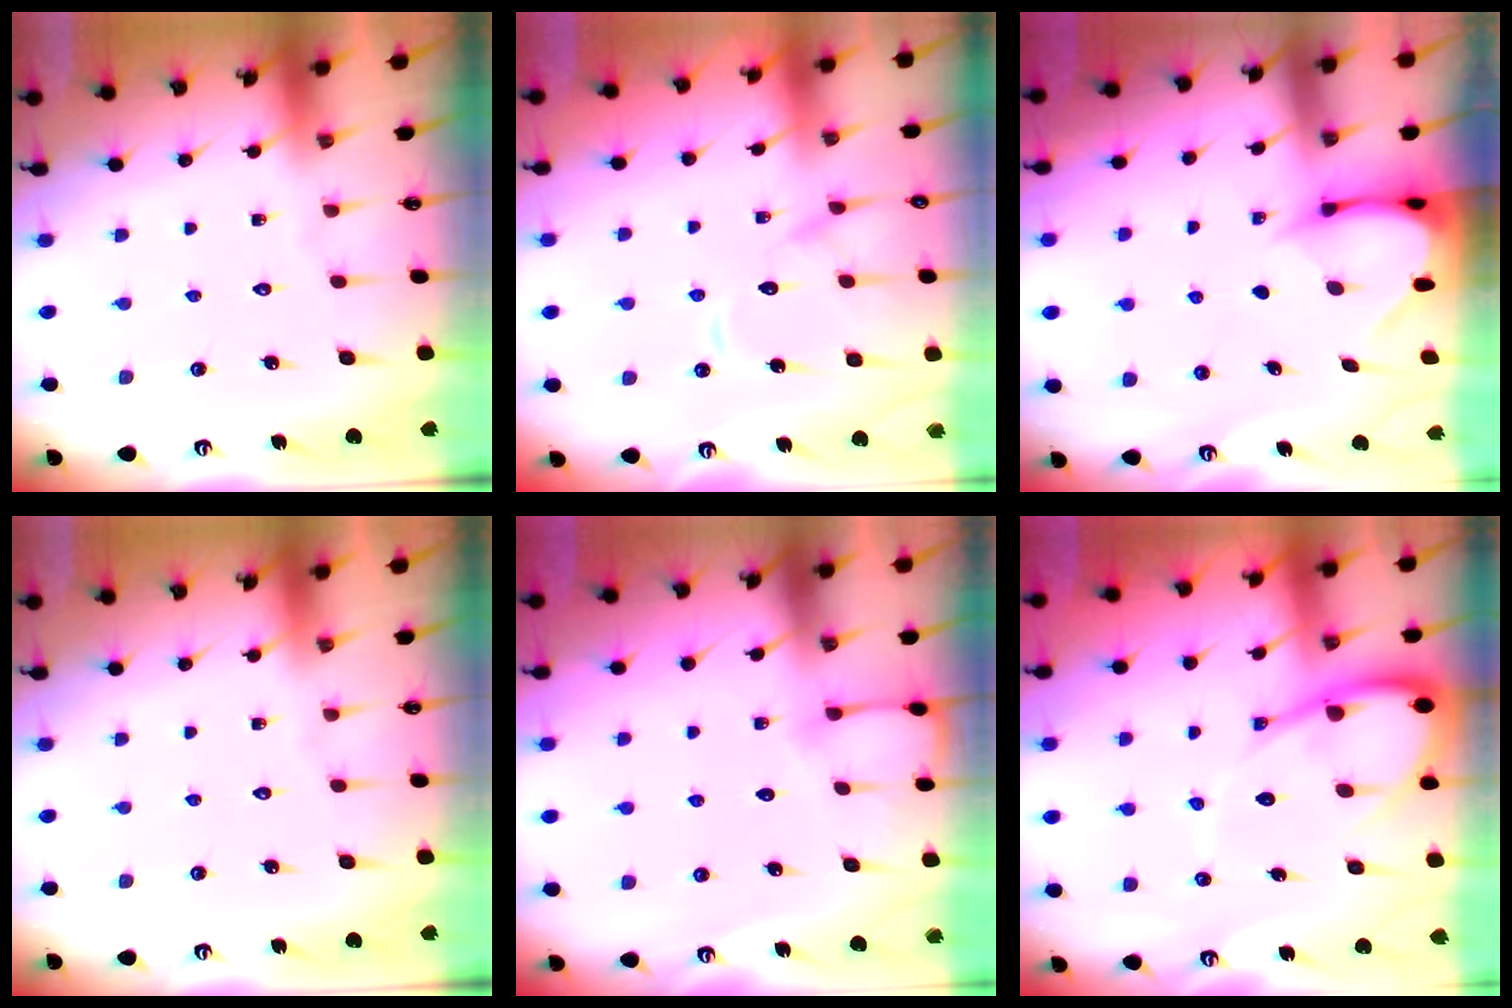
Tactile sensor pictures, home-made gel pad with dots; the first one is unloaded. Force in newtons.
{"total": 11.4, "press": 11.4, "slide": 1.1}
{"total": 3.4, "press": 3.4, "slide": 0.3}
{"total": 0.0}
{"total": 6.6, "press": 6.6, "slide": 0.5}
{"total": 11.9, "press": 11.9, "slide": 1.3}